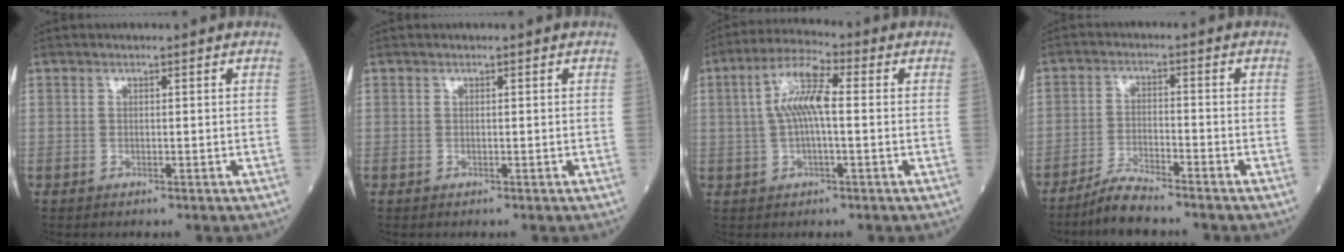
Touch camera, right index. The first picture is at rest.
{"total": 0.0}
{"total": 8.6, "force": [1.0, 2.1, 8.3], "torque": [-0.171, 0.022, 0.015]}
{"total": 5.2, "force": [-4.6, 0.1, 2.3], "torque": [-0.047, -0.017, -0.089]}